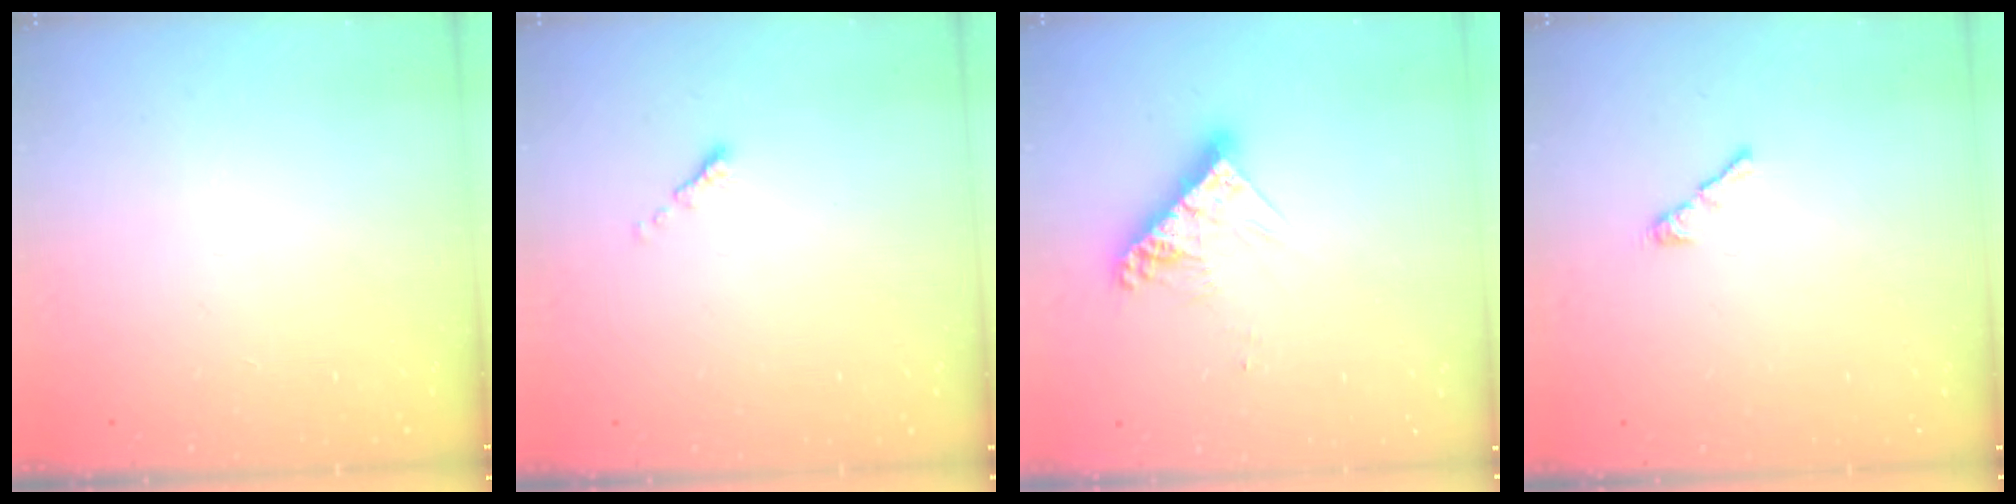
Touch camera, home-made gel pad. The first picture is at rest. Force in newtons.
{"total": 0.6, "press": 0.5, "slide": 0.2}
{"total": 10.7, "press": 10.6, "slide": 1.0}
{"total": 0.6, "press": 0.4, "slide": 0.4}